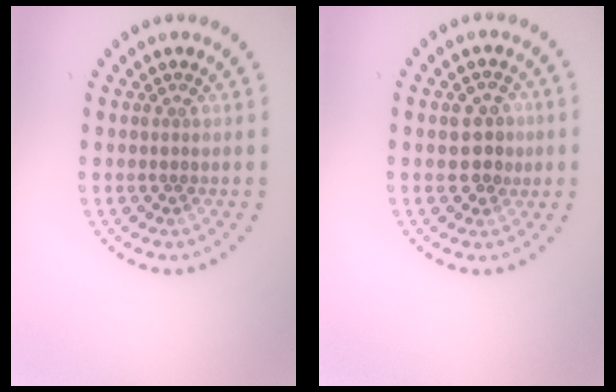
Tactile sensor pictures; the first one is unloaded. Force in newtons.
{"total": 2.9, "press": 2.9, "slide": 0.7}